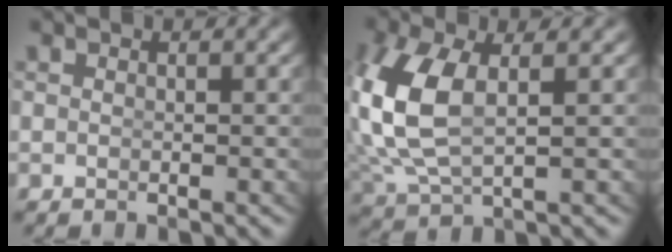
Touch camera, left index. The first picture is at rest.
{"total": 6.8, "force": [0.9, 4.3, 5.3], "torque": [-0.160, -0.028, 0.038]}